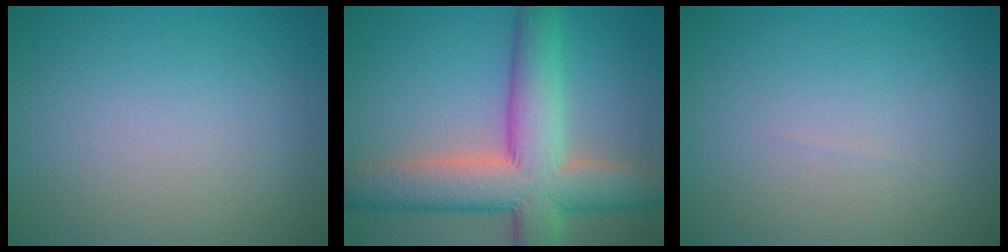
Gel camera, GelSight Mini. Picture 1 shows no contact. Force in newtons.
{"total": 10.3, "press": 10.3, "slide": 0.6}
{"total": 0.0}